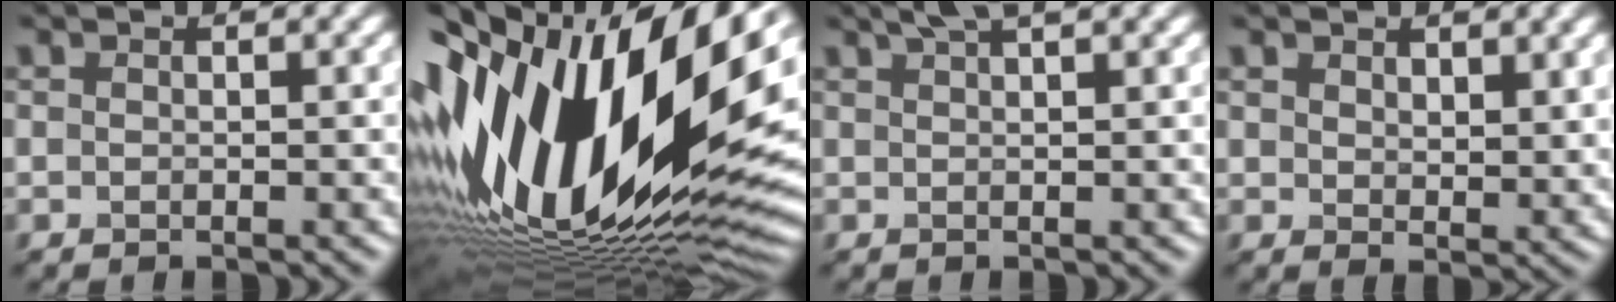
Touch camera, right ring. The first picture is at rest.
{"total": 20.8, "force": [1.8, 9.9, 18.2], "torque": [-0.337, -0.026, 0.017]}
{"total": 3.5, "force": [2.4, 0.7, 2.4], "torque": [-0.019, 0.012, 0.023]}
{"total": 3.0, "force": [1.9, 1.6, 1.6], "torque": [-0.030, -0.008, 0.039]}